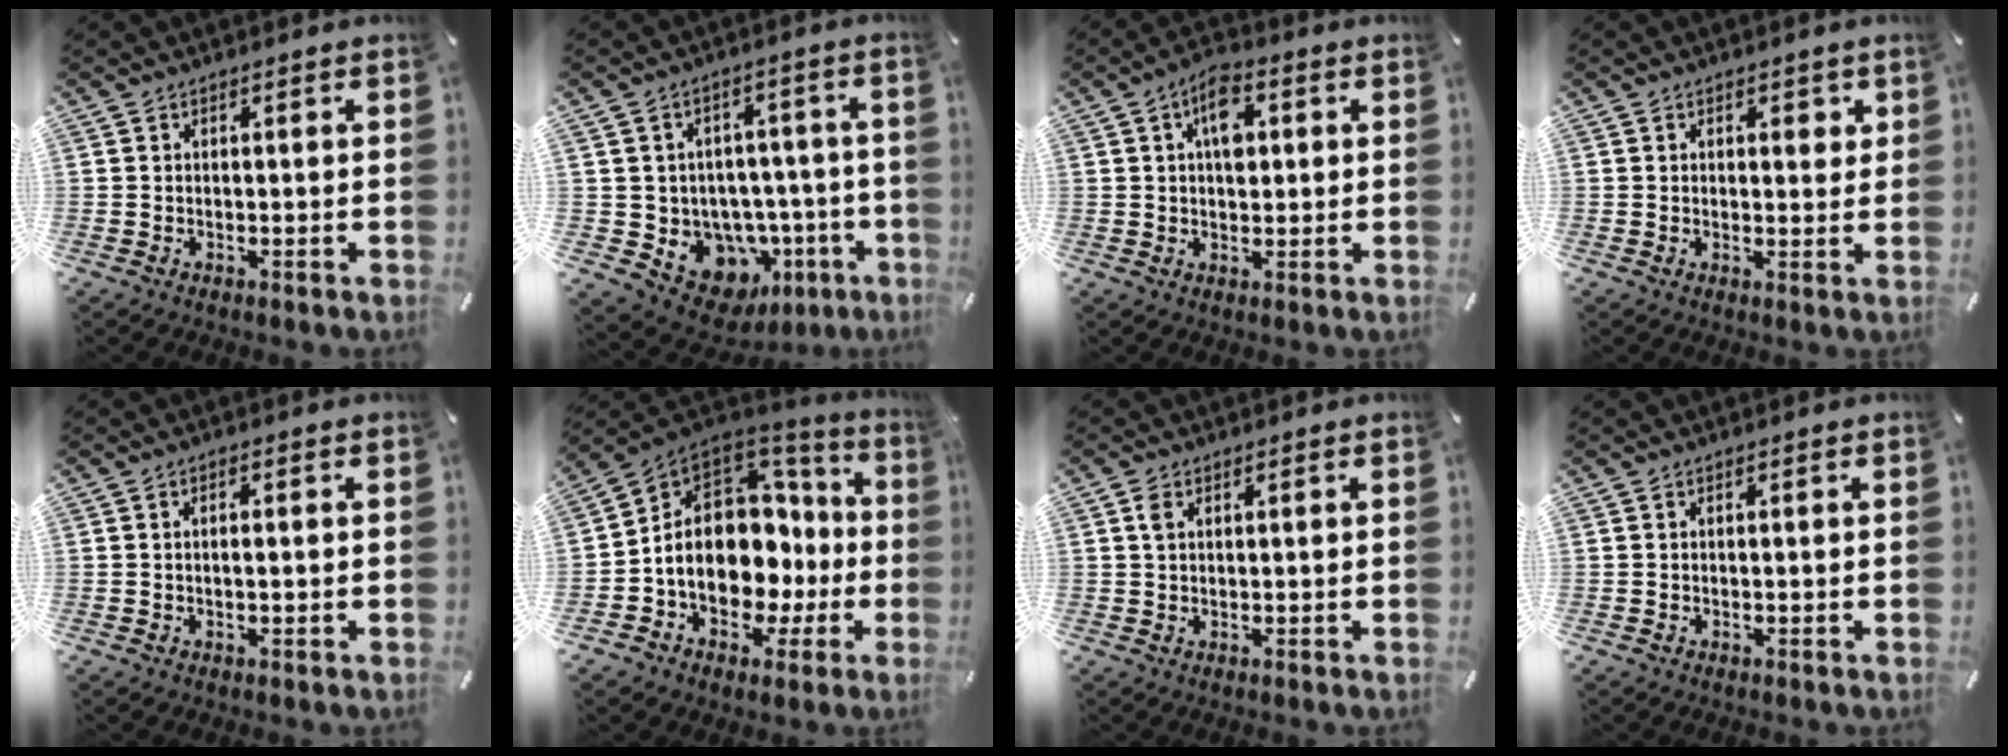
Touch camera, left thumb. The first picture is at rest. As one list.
[{"total": 10.7, "force": [-3.5, 9.4, 3.8], "torque": [-0.039, 0.009, -0.039]}, {"total": 7.6, "force": [2.0, 4.7, 5.7], "torque": [-0.083, 0.001, 0.030]}, {"total": 2.0, "force": [0.8, 1.4, 1.2], "torque": [0.000, -0.003, 0.007]}, {"total": 1.2, "force": [0.0, 0.3, 1.1], "torque": [-0.020, 0.001, -0.001]}, {"total": 15.4, "force": [-0.9, 12.2, 9.3], "torque": [-0.149, -0.021, -0.010]}, {"total": 2.0, "force": [0.8, 1.2, 1.4], "torque": [-0.031, 0.004, 0.014]}, {"total": 0.0}]